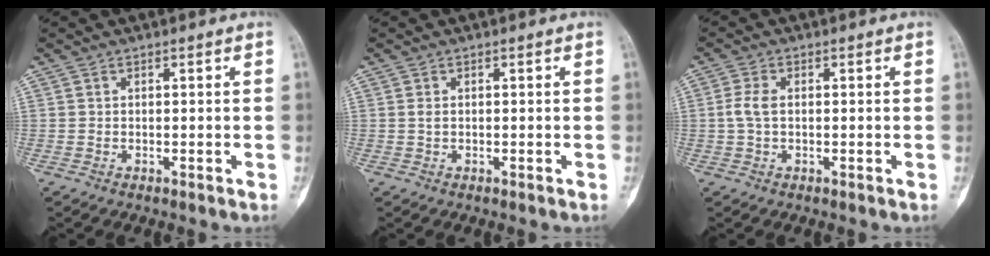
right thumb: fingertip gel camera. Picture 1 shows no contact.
{"total": 0.6, "force": [0.1, 0.4, 0.5], "torque": [-0.010, 0.000, 0.000]}
{"total": 3.2, "force": [0.1, 1.8, 2.6], "torque": [-0.066, 0.005, -0.002]}